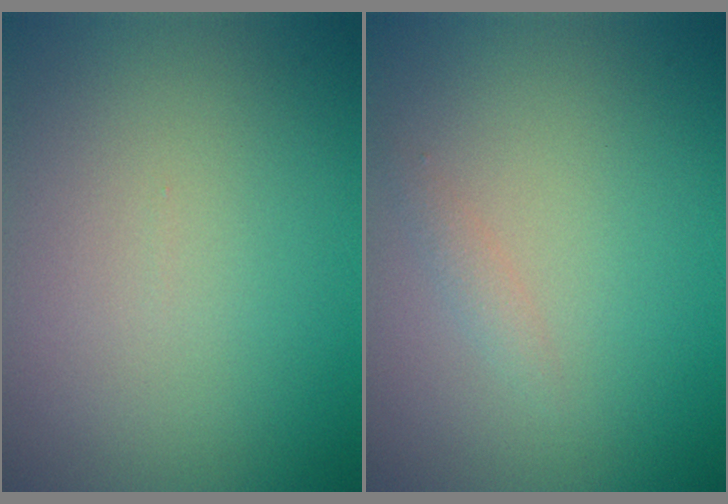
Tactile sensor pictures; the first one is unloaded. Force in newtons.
{"total": 0.8, "press": 0.8, "slide": 0.1}